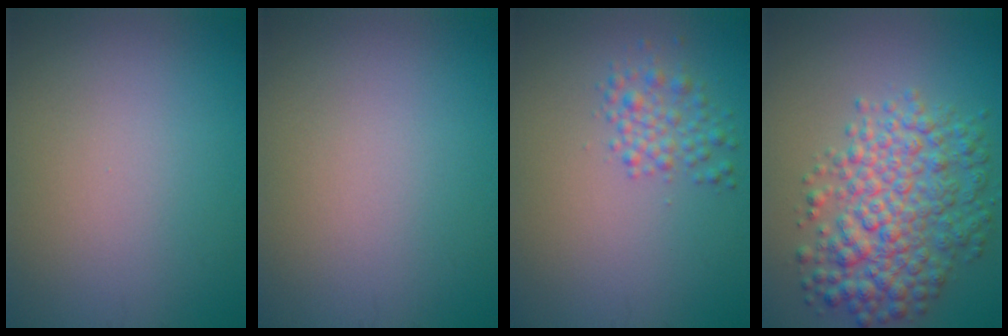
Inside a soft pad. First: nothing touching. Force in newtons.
{"total": 0.0}
{"total": 2.3, "press": 2.3, "slide": 0.1}
{"total": 7.2, "press": 7.2, "slide": 0.1}